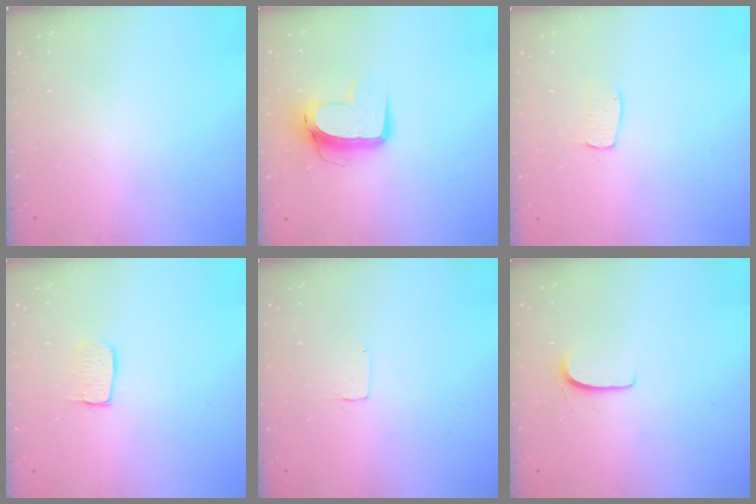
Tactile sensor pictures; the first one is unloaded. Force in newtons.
{"total": 10.5, "press": 10.5, "slide": 0.7}
{"total": 3.5, "press": 3.4, "slide": 0.2}
{"total": 6.2, "press": 6.2, "slide": 0.4}
{"total": 1.7, "press": 1.7, "slide": 0.1}
{"total": 5.4, "press": 5.3, "slide": 0.5}